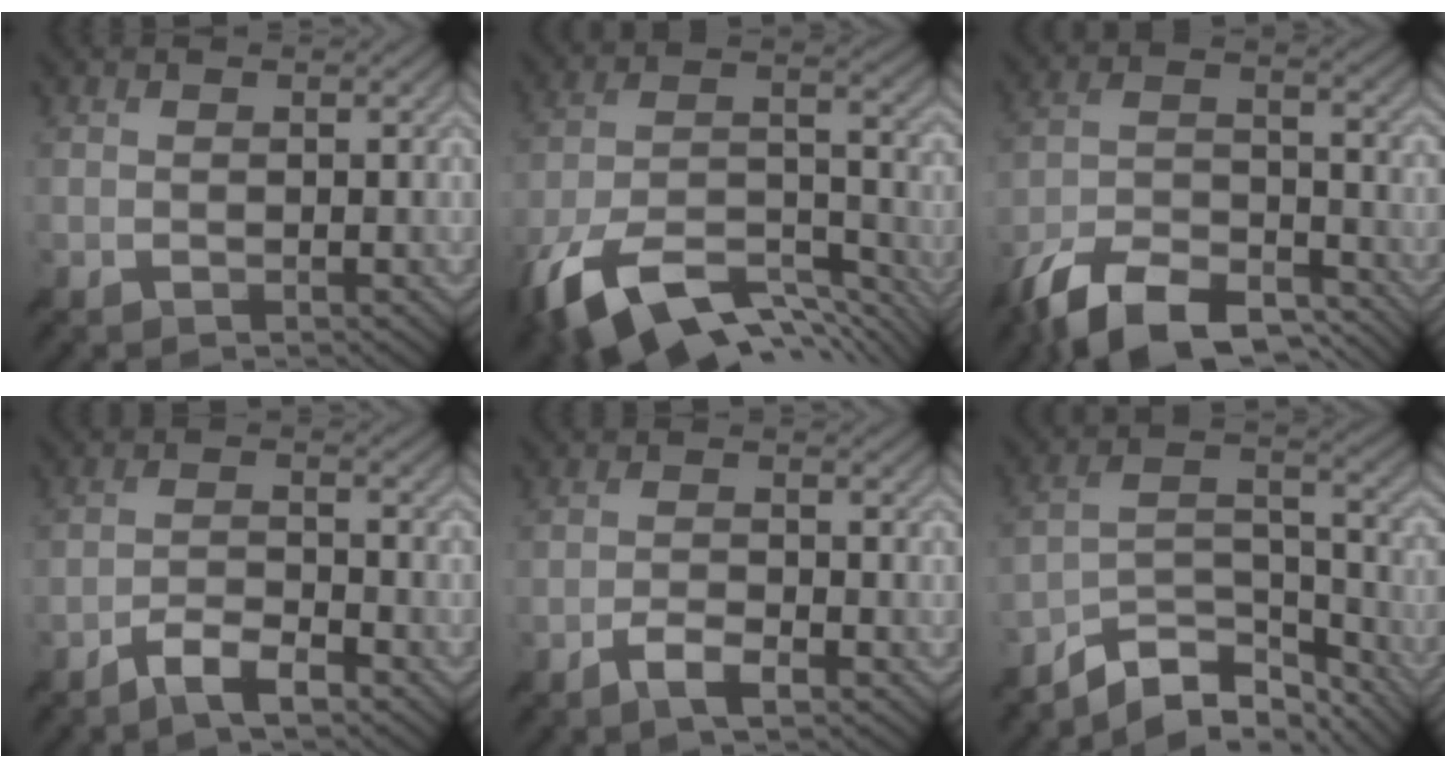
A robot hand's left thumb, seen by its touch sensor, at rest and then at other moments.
{"total": 16.3, "force": [-10.9, 6.5, 10.3], "torque": [-0.245, -0.028, -0.180]}
{"total": 13.2, "force": [-10.0, 5.0, 7.0], "torque": [-0.145, -0.001, -0.185]}
{"total": 4.4, "force": [-3.3, 0.9, 2.8], "torque": [-0.057, 0.006, -0.065]}
{"total": 2.8, "force": [-1.7, 0.6, 2.1], "torque": [-0.046, 0.005, -0.036]}
{"total": 10.2, "force": [-8.3, 3.5, 4.8], "torque": [-0.084, 0.005, -0.156]}